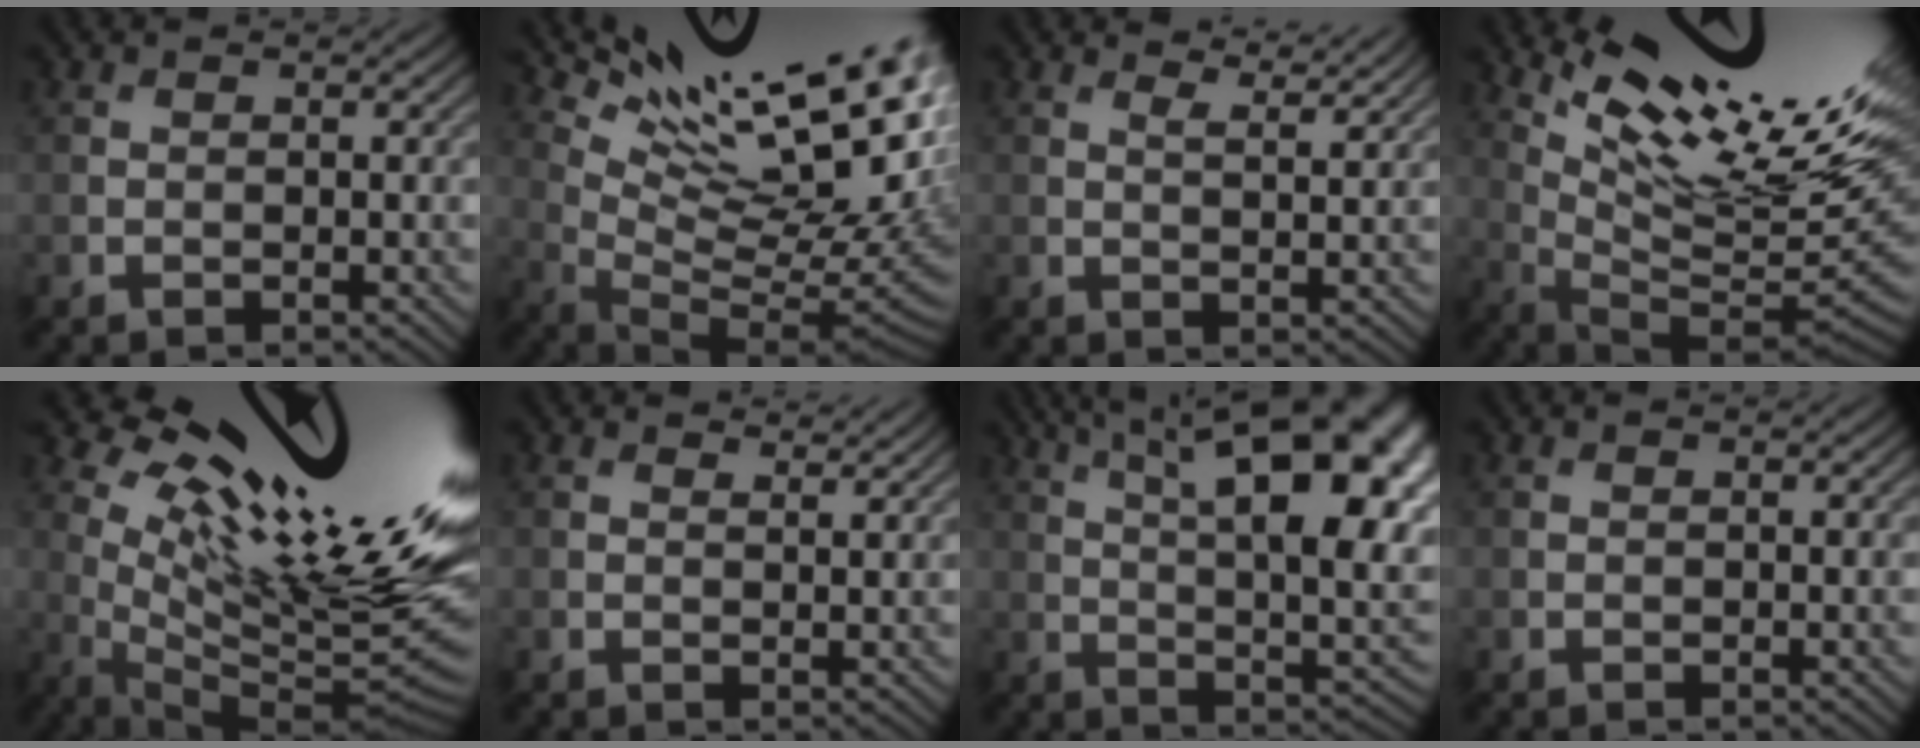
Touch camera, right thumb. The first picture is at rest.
{"total": 18.3, "force": [9.6, 5.4, 14.6], "torque": [-0.231, 0.009, 0.163]}
{"total": 3.5, "force": [3.0, 0.5, 1.6], "torque": [-0.027, -0.009, 0.048]}
{"total": 17.7, "force": [10.1, 4.3, 13.9], "torque": [-0.223, 0.000, 0.173]}
{"total": 19.5, "force": [8.4, 4.5, 17.0], "torque": [-0.278, 0.010, 0.148]}
{"total": 2.2, "force": [2.0, 0.4, 0.8], "torque": [-0.018, -0.005, 0.032]}
{"total": 21.8, "force": [8.5, 8.5, 18.2], "torque": [-0.265, 0.056, 0.133]}
{"total": 0.0}